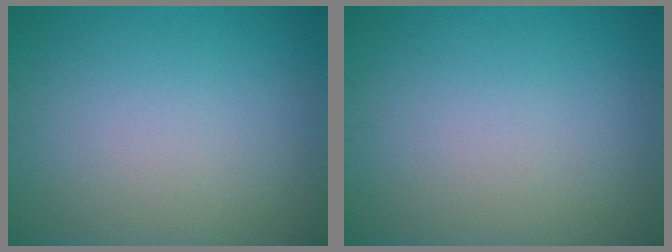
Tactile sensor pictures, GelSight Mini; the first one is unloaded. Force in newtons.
{"total": 0.0}